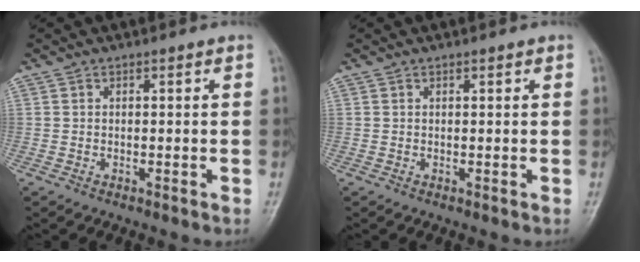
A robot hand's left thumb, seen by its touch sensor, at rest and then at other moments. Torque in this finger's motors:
{"motor_torque": [-0.10, -0.13, -0.08, -0.09, 0.00]}